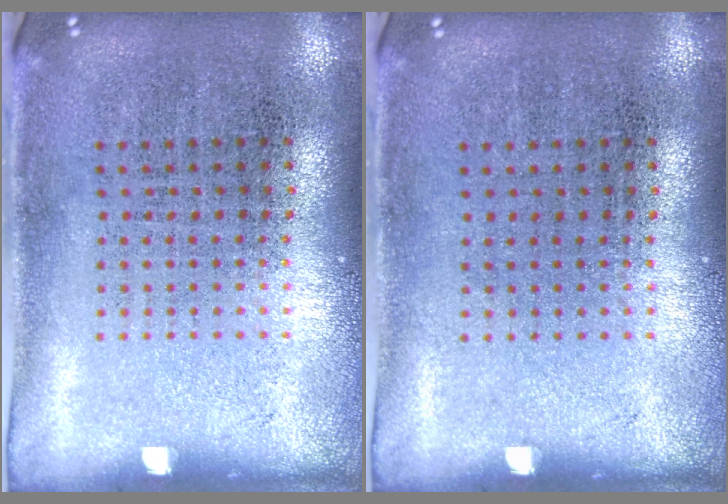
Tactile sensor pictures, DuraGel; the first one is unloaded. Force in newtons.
{"total": 0.0}